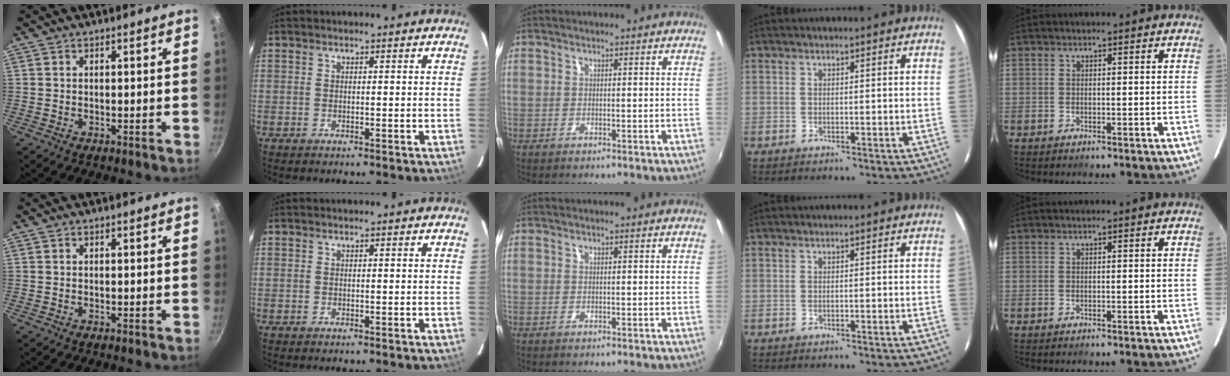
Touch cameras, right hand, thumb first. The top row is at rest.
{}